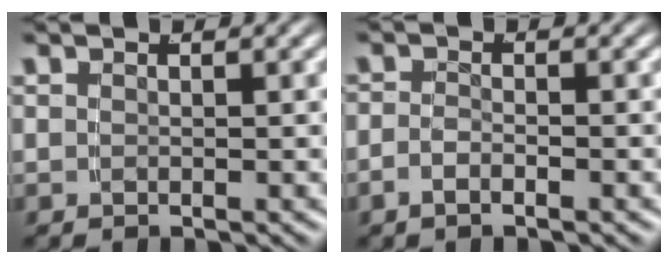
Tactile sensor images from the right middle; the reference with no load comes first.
{"total": 1.4, "force": [-1.0, 0.5, 0.8], "torque": [-0.020, -0.005, -0.019]}